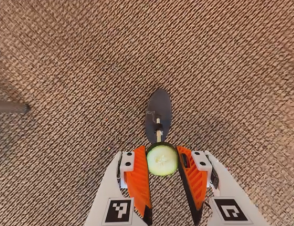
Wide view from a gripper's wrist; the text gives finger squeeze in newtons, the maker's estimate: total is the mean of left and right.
{"total": 7.6, "left": 7.3, "right": 7.8}